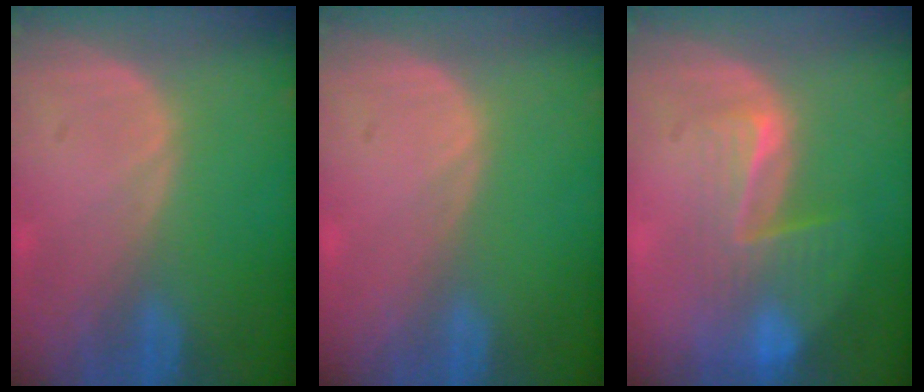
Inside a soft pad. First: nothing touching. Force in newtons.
{"total": 0.0}
{"total": 8.4, "press": 7.2, "slide": 4.3}